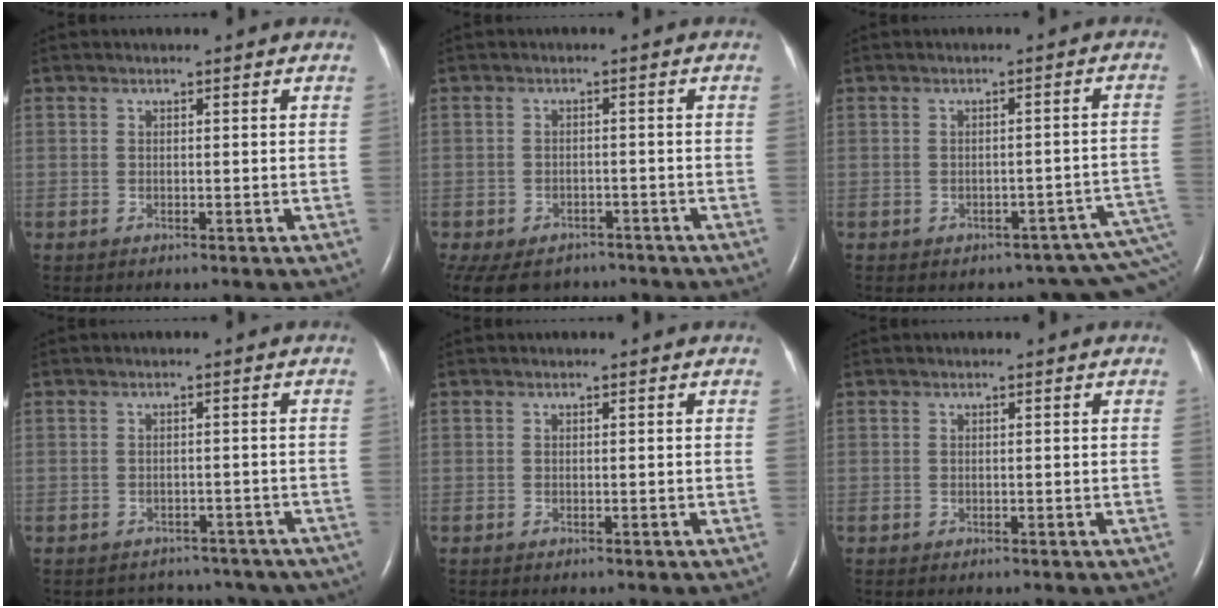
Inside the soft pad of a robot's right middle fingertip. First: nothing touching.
{"total": 14.2, "force": [-10.2, 8.5, 5.0], "torque": [-0.146, -0.007, -0.129]}
{"total": 9.7, "force": [-5.8, 5.3, 5.8], "torque": [-0.046, 0.034, -0.060]}
{"total": 10.5, "force": [-9.1, 5.0, 1.7], "torque": [-0.018, 0.018, -0.087]}
{"total": 0.0}
{"total": 0.0}